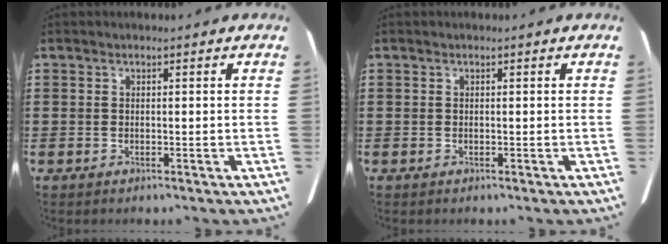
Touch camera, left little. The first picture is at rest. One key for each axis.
{"total": 0.0}